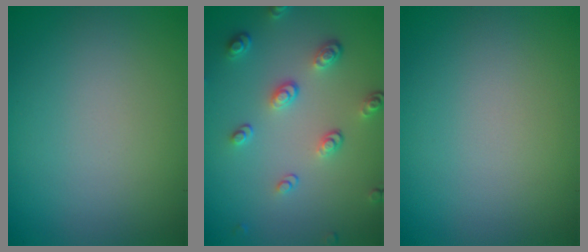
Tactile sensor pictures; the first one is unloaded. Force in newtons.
{"total": 3.5, "press": 2.7, "slide": 2.3}
{"total": 0.0}